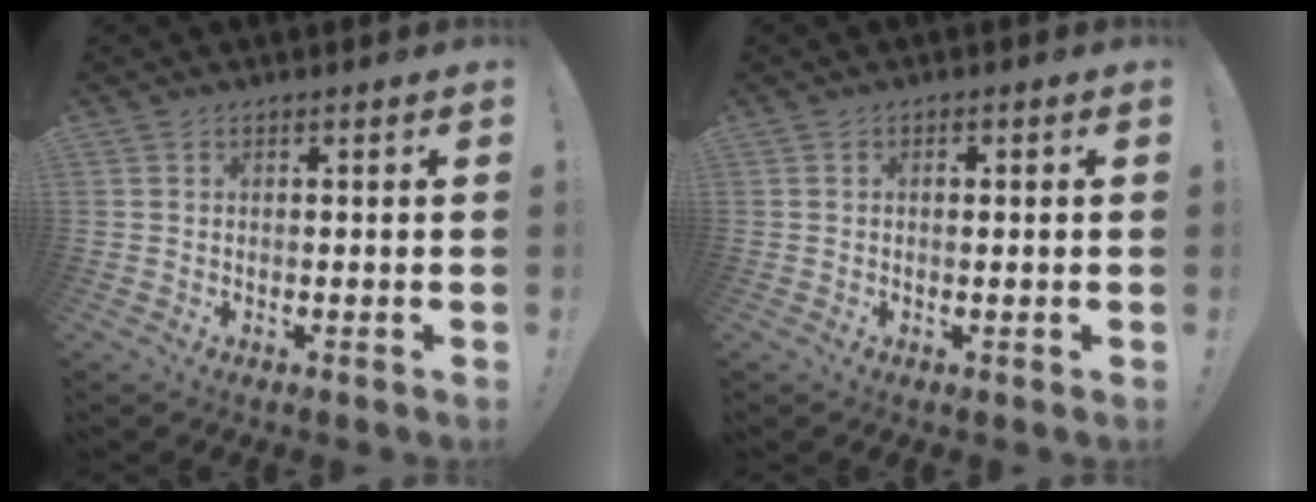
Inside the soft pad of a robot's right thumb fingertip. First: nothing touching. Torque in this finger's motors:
{"motor_torque": [-0.04, 0.15, -0.11, 0.08, 0.02]}